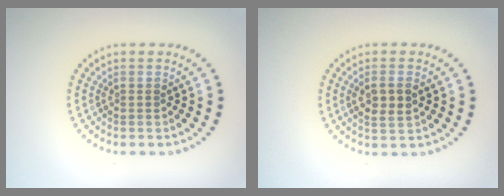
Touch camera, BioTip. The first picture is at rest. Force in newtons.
{"total": 2.6, "press": 2.5, "slide": 0.6}